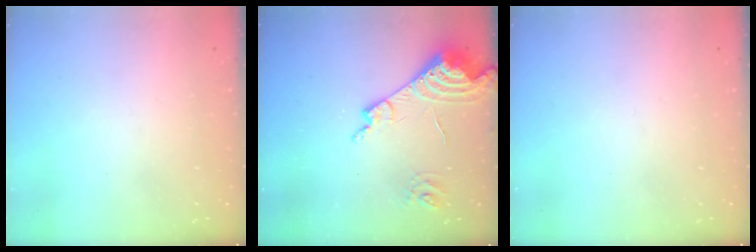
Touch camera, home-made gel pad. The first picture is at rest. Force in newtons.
{"total": 13.6, "press": 13.6, "slide": 1.5}
{"total": 0.0}